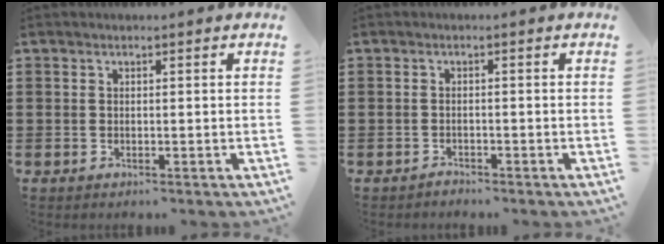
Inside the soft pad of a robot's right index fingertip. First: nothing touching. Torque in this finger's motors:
{"motor_torque": [0.47, 1.67, -0.28, -0.21]}